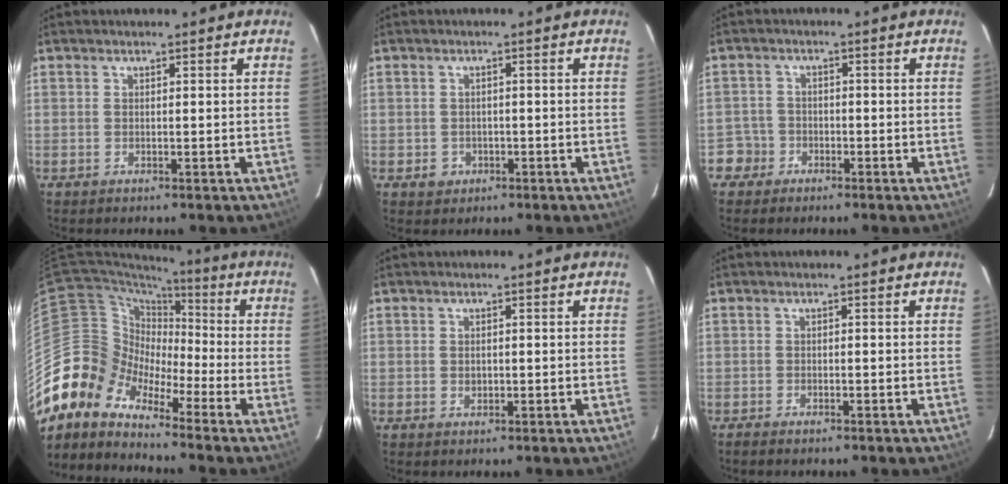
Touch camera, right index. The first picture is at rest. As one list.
[{"total": 2.8, "force": [-0.9, 2.5, 0.5], "torque": [-0.013, 0.003, -0.008]}, {"total": 3.8, "force": [-2.0, 3.2, -0.5], "torque": [0.014, 0.024, -0.037]}, {"total": 11.2, "force": [-8.4, 7.1, 2.2], "torque": [-0.048, 0.029, -0.188]}, {"total": 0.7, "force": [-0.1, 0.6, 0.3], "torque": [-0.004, 0.001, -0.002]}, {"total": 1.7, "force": [-1.5, 0.4, 0.8], "torque": [-0.022, -0.004, -0.027]}]